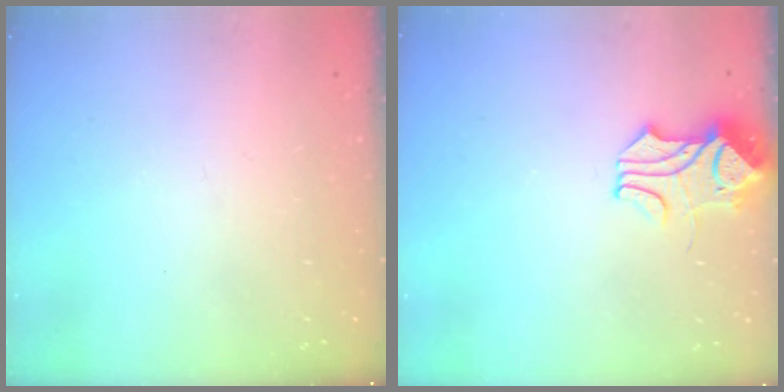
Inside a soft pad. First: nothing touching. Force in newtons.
{"total": 1.9, "press": 1.8, "slide": 0.7}